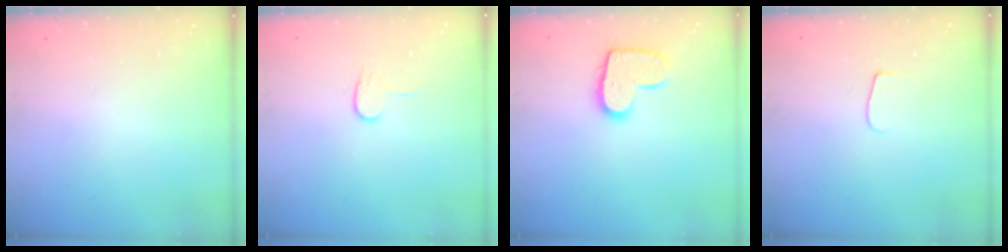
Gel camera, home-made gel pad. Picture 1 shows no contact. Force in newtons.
{"total": 6.2, "press": 6.2, "slide": 0.5}
{"total": 12.0, "press": 11.9, "slide": 0.6}
{"total": 3.8, "press": 3.8, "slide": 0.5}